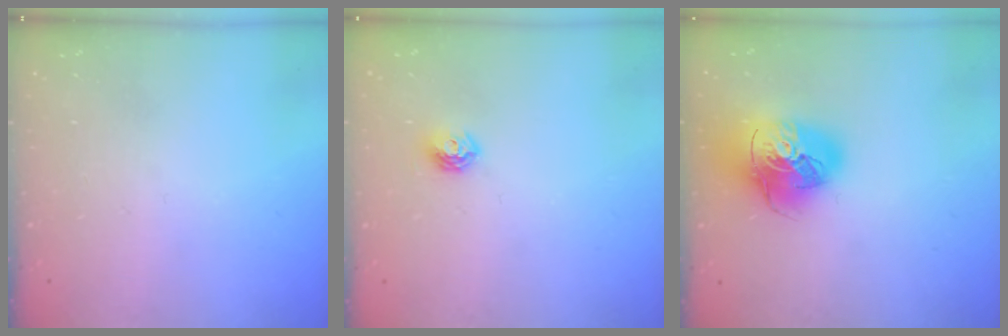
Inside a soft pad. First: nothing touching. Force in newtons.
{"total": 5.2, "press": 5.2, "slide": 0.5}
{"total": 17.1, "press": 17.0, "slide": 2.5}